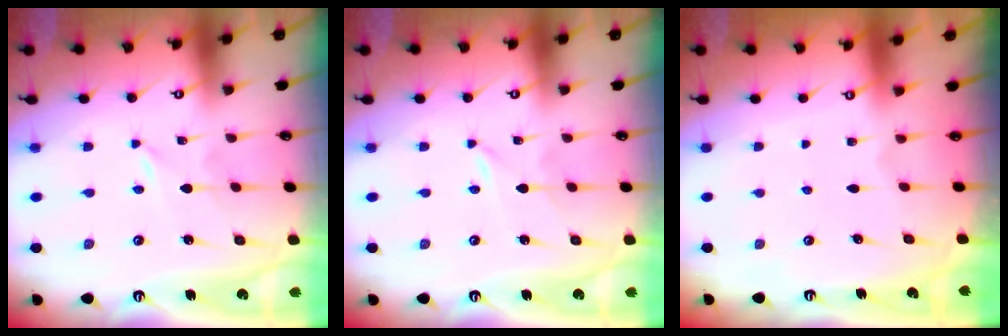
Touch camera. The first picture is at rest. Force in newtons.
{"total": 0.0}
{"total": 0.0}